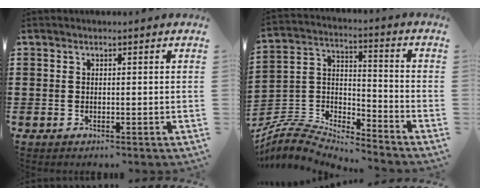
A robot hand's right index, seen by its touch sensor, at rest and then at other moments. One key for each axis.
{"total": 6.8, "fx": -6.6, "fy": 1.0, "fz": 1.2, "tx": -0.042, "ty": -0.004, "tz": -0.138}